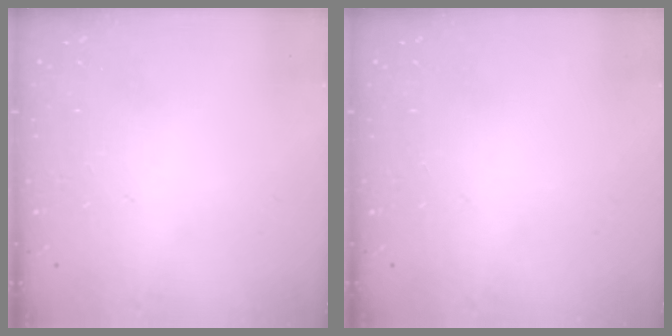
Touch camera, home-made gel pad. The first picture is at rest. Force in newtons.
{"total": 0.0}